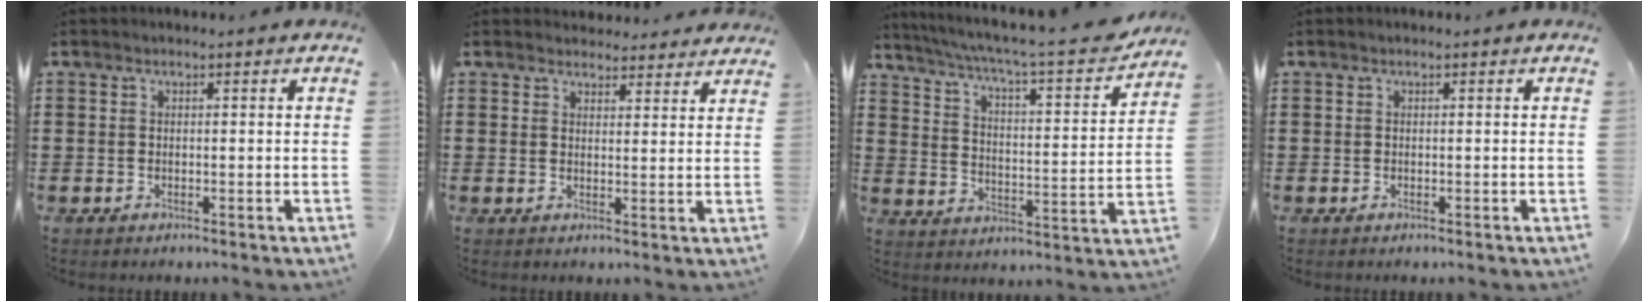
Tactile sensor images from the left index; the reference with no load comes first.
{"total": 3.2, "force": [3.1, 0.9, 0.1], "torque": [-0.003, -0.011, 0.058]}
{"total": 5.9, "force": [4.8, 0.4, 3.4], "torque": [-0.089, -0.037, 0.076]}
{"total": 0.0}